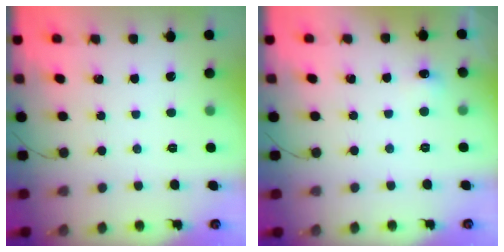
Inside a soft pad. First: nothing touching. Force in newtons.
{"total": 4.7, "press": 4.6, "slide": 1.0}